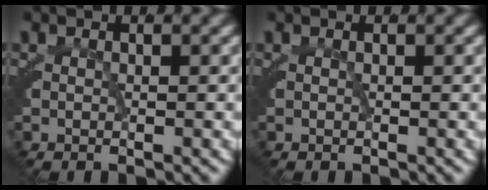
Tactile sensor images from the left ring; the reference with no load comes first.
{"total": 0.0}